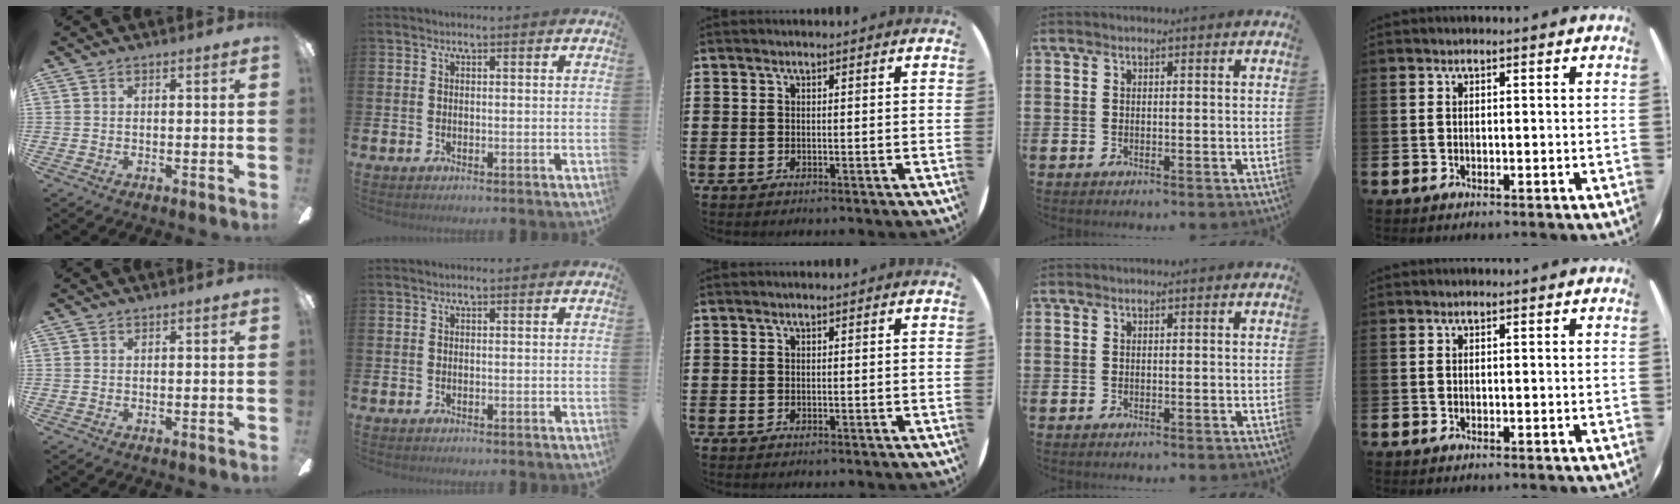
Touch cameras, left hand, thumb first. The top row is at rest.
{}